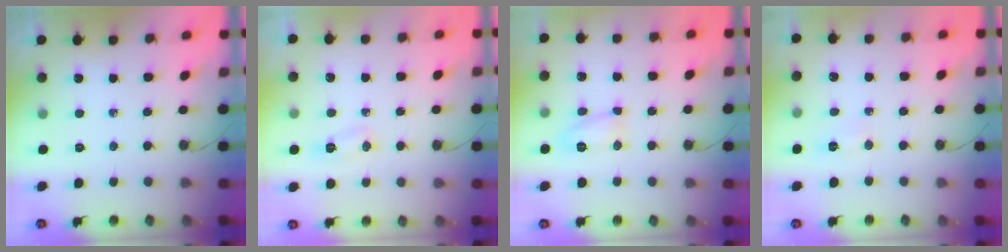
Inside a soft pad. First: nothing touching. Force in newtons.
{"total": 4.2, "press": 4.1, "slide": 0.5}
{"total": 6.3, "press": 6.3, "slide": 0.2}
{"total": 2.9, "press": 2.7, "slide": 1.0}